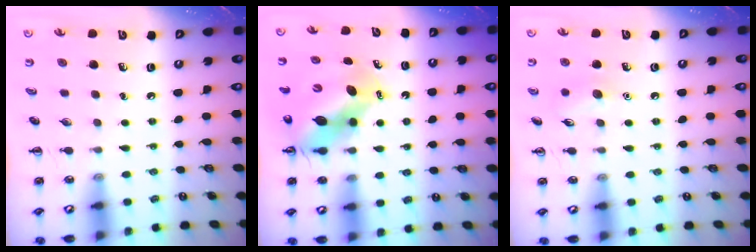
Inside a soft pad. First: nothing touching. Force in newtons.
{"total": 11.1, "press": 10.6, "slide": 3.0}
{"total": 6.9, "press": 6.7, "slide": 1.8}